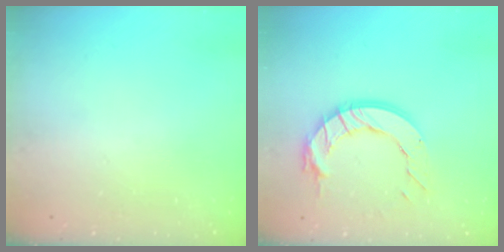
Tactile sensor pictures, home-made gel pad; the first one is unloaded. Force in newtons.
{"total": 13.0, "press": 12.9, "slide": 1.2}